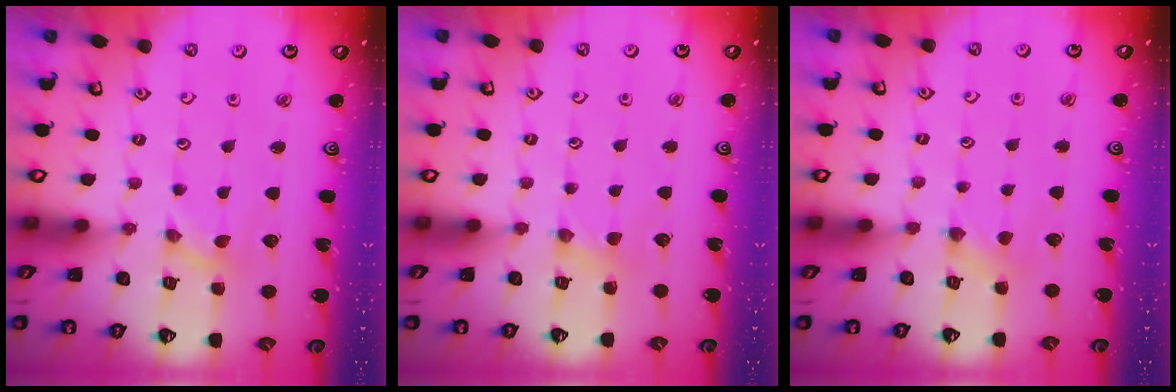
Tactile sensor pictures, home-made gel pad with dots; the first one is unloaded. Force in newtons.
{"total": 2.8, "press": 2.8, "slide": 0.3}
{"total": 2.0, "press": 2.0, "slide": 0.5}